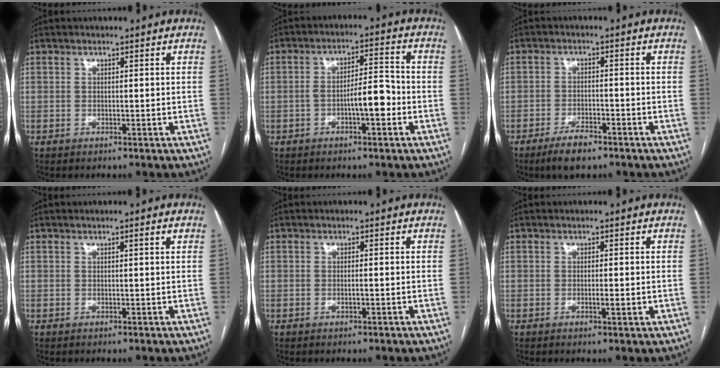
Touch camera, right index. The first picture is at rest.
{"total": 6.4, "force": [-2.1, 1.5, 5.9], "torque": [-0.099, 0.019, -0.032]}
{"total": 4.4, "force": [-3.2, 1.6, 2.5], "torque": [-0.050, -0.001, -0.051]}
{"total": 0.9, "force": [0.5, -0.1, 0.8], "torque": [-0.012, 0.000, 0.007]}
{"total": 0.8, "force": [-0.2, 0.1, 0.8], "torque": [-0.016, 0.000, -0.002]}
{"total": 1.4, "force": [-0.2, 0.2, 1.4], "torque": [-0.021, -0.002, -0.003]}